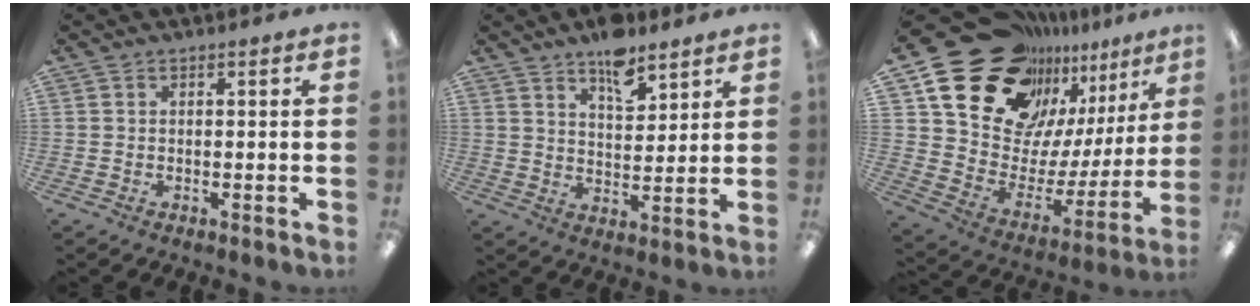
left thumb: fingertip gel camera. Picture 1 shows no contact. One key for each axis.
{"total": 8.6, "fx": 6.5, "fy": 3.8, "fz": 4.2, "tx": -0.046, "ty": -0.041, "tz": 0.108}
{"total": 25.6, "fx": 19.5, "fy": 13.7, "fz": 9.3, "tx": -0.150, "ty": -0.135, "tz": 0.370}